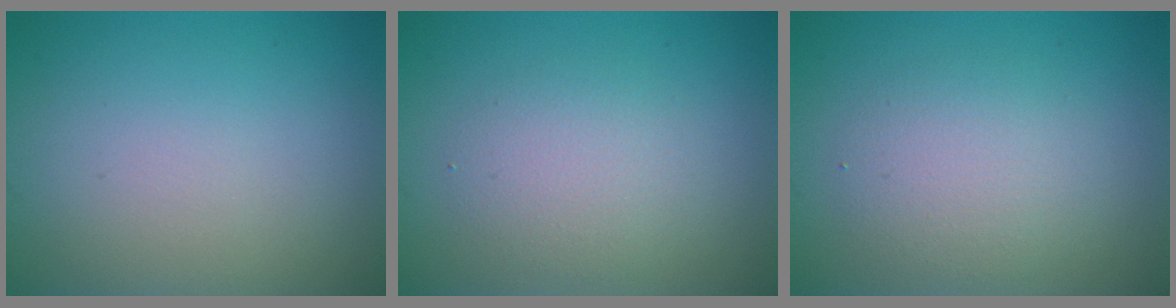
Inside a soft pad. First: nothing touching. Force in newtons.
{"total": 2.7, "press": 2.7, "slide": 0.1}
{"total": 3.2, "press": 3.2, "slide": 0.3}